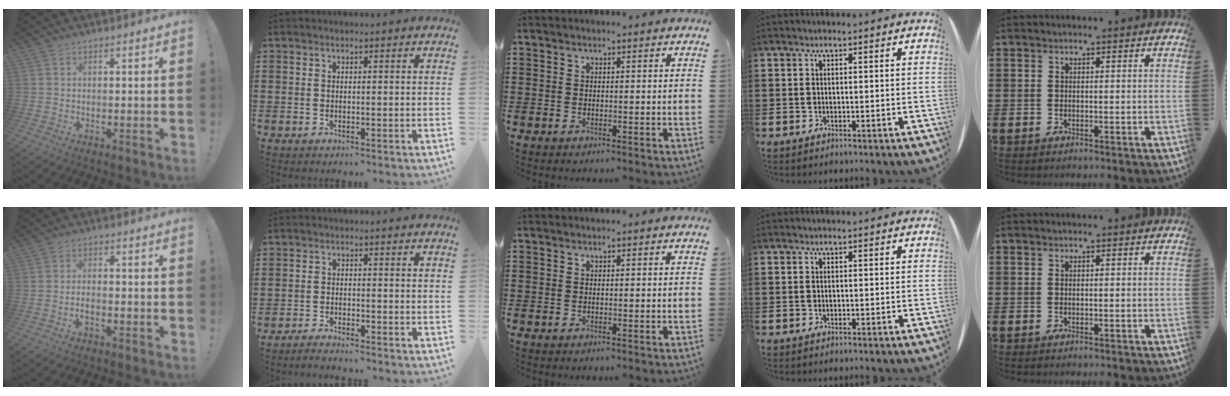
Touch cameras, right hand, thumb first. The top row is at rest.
{"thumb": {"total": 2.6, "force": [-1.3, 1.0, 2.0], "torque": [-0.047, 0.004, -0.022]}, "index": {"total": 1.8, "force": [-1.8, -0.1, 0.1], "torque": [-0.006, 0.002, -0.037]}}